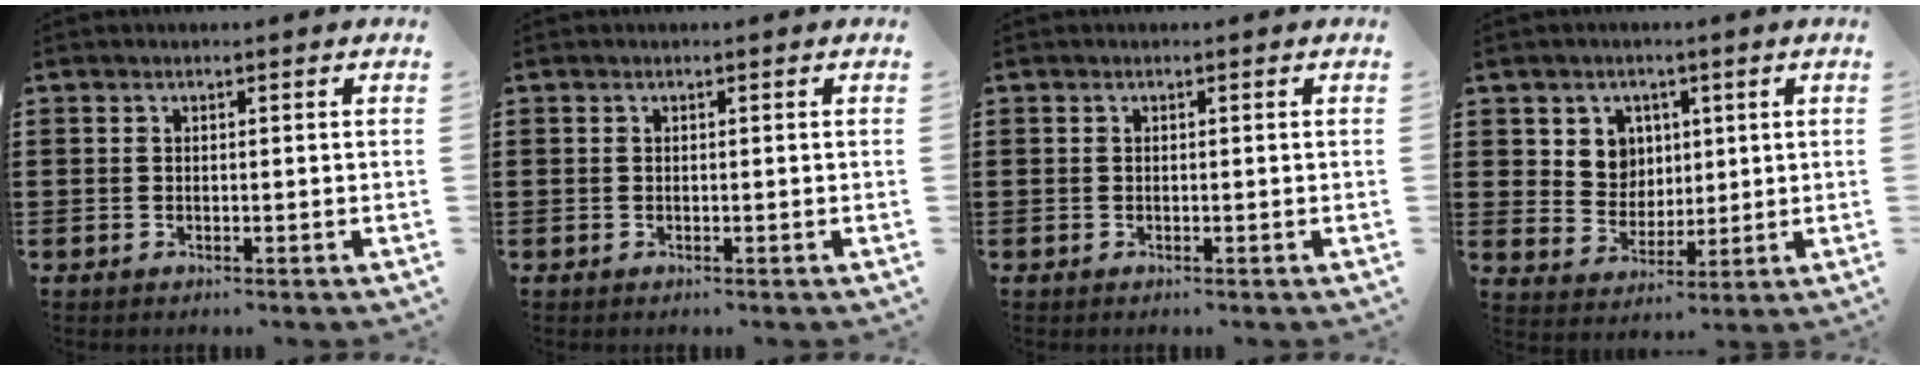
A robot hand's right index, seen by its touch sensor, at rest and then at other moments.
{"total": 0.0}
{"total": 0.0}
{"total": 5.6, "force": [2.2, 5.0, 1.1], "torque": [-0.042, 0.008, 0.039]}